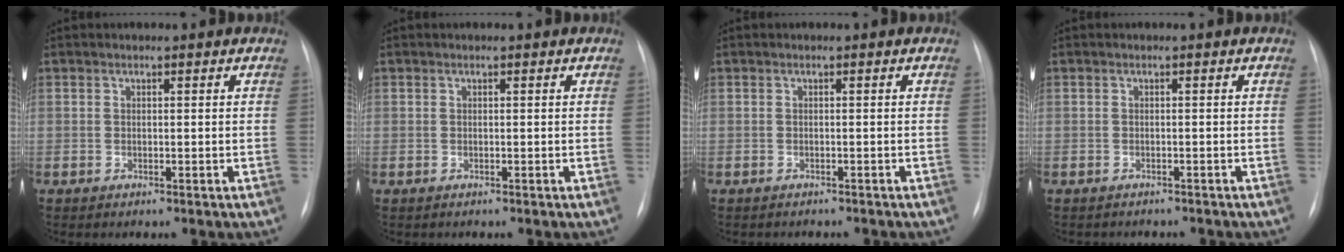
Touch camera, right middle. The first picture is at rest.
{"total": 0.0}
{"total": 2.8, "force": [-2.6, 0.8, 0.8], "torque": [-0.011, -0.003, -0.028]}
{"total": 3.5, "force": [-3.2, 1.0, 0.9], "torque": [-0.007, -0.002, -0.036]}